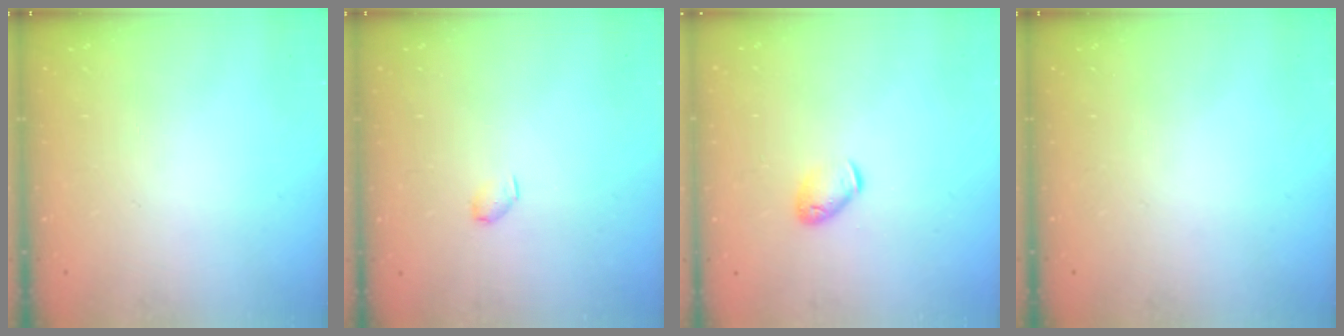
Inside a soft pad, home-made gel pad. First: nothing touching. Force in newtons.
{"total": 2.9, "press": 2.9, "slide": 0.5}
{"total": 6.4, "press": 6.2, "slide": 1.2}
{"total": 0.0}